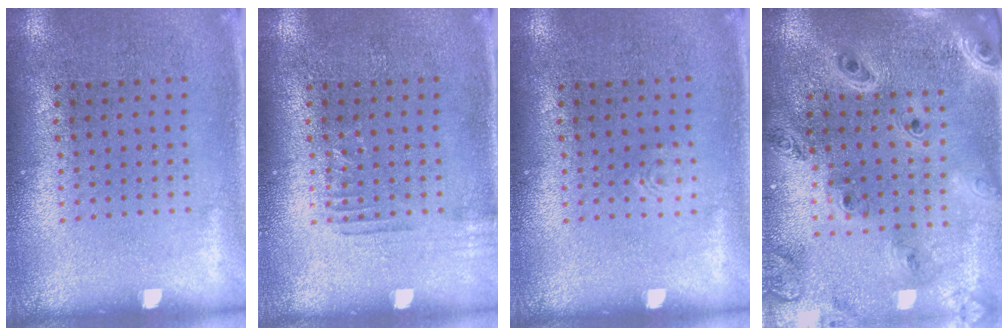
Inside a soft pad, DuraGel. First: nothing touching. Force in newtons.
{"total": 0.9, "press": 0.9, "slide": 0.2}
{"total": 0.6, "press": 0.6, "slide": 0.1}
{"total": 2.3, "press": 2.1, "slide": 1.0}